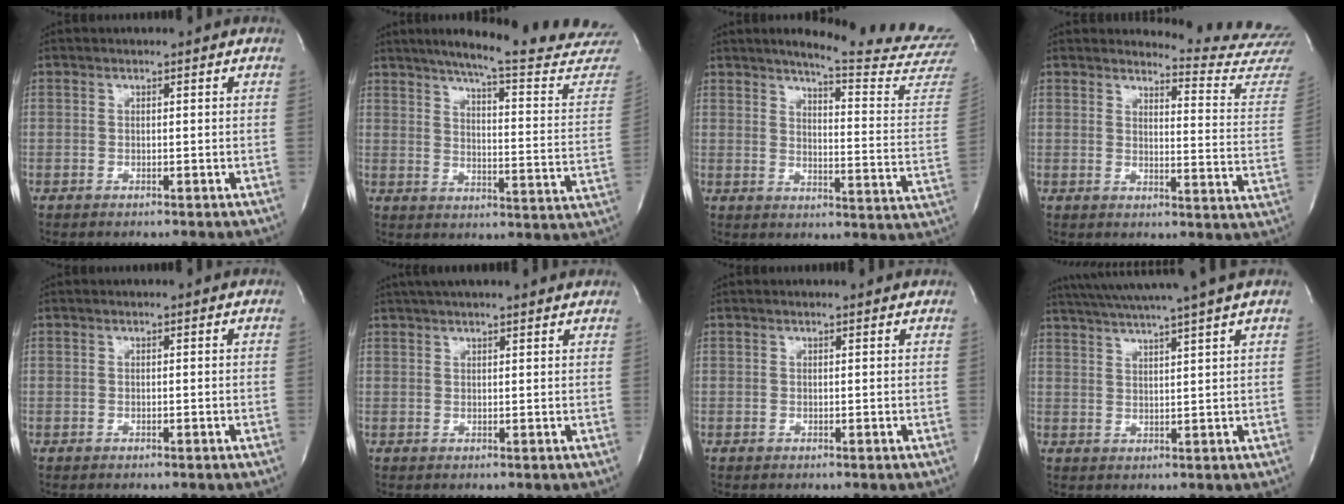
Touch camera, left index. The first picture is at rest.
{"total": 24.2, "force": [21.9, 0.5, 10.2], "torque": [-0.142, -0.095, 0.263]}
{"total": 21.1, "force": [19.9, -0.9, 6.8], "torque": [-0.094, -0.131, 0.227]}
{"total": 13.5, "force": [13.4, -1.7, -0.2], "torque": [0.010, -0.150, 0.130]}
{"total": 0.0}
{"total": 12.0, "force": [10.5, 1.1, 5.7], "torque": [-0.091, 0.038, 0.137]}
{"total": 1.8, "force": [1.8, 0.1, 0.3], "torque": [-0.012, 0.005, 0.016]}
{"total": 13.1, "force": [11.2, -2.0, 6.5], "torque": [-0.114, -0.001, 0.159]}